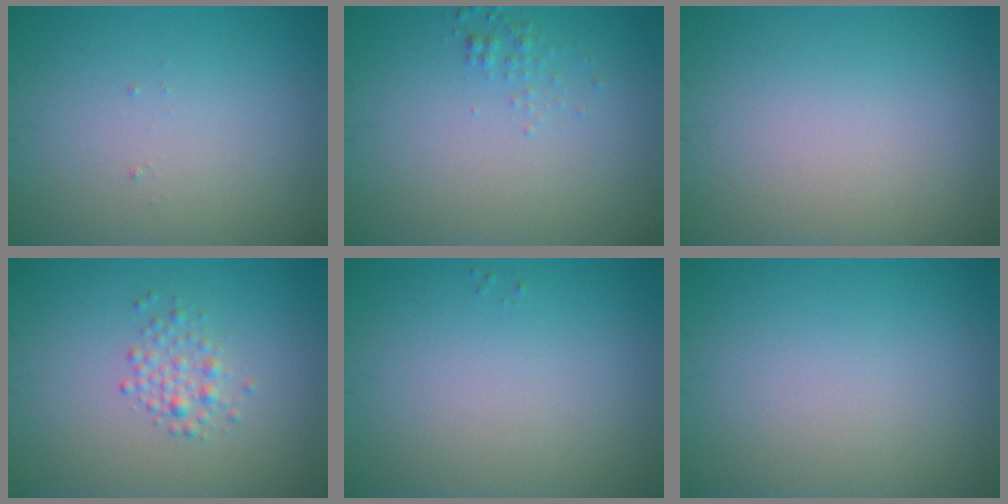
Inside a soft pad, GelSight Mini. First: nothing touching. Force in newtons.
{"total": 0.9, "press": 0.9, "slide": 0.0}
{"total": 0.0}
{"total": 1.7, "press": 1.7, "slide": 0.0}
{"total": 0.0}
{"total": 0.0}